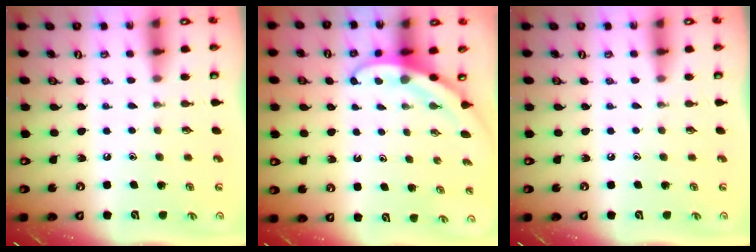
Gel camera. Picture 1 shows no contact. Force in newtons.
{"total": 3.8, "press": 3.8, "slide": 0.3}
{"total": 0.0}